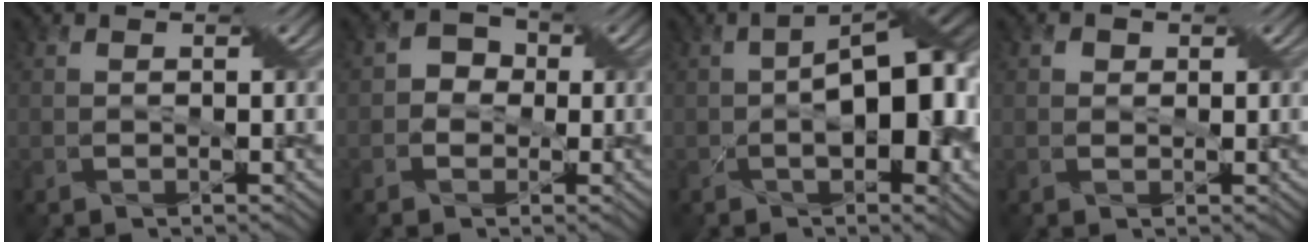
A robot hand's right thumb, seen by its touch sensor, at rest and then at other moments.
{"total": 2.7, "force": [-0.3, 2.5, 0.9], "torque": [-0.010, 0.009, -0.015]}
{"total": 14.4, "force": [-0.8, 6.1, 13.0], "torque": [-0.192, -0.010, -0.010]}
{"total": 1.2, "force": [0.5, 1.1, 0.3], "torque": [-0.006, 0.002, 0.004]}